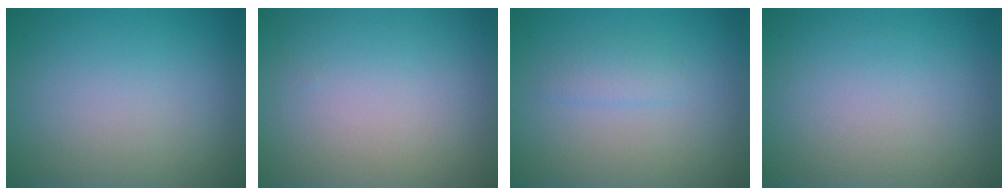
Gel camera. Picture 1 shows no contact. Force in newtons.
{"total": 0.0}
{"total": 1.2, "press": 1.2, "slide": 0.1}
{"total": 0.0}